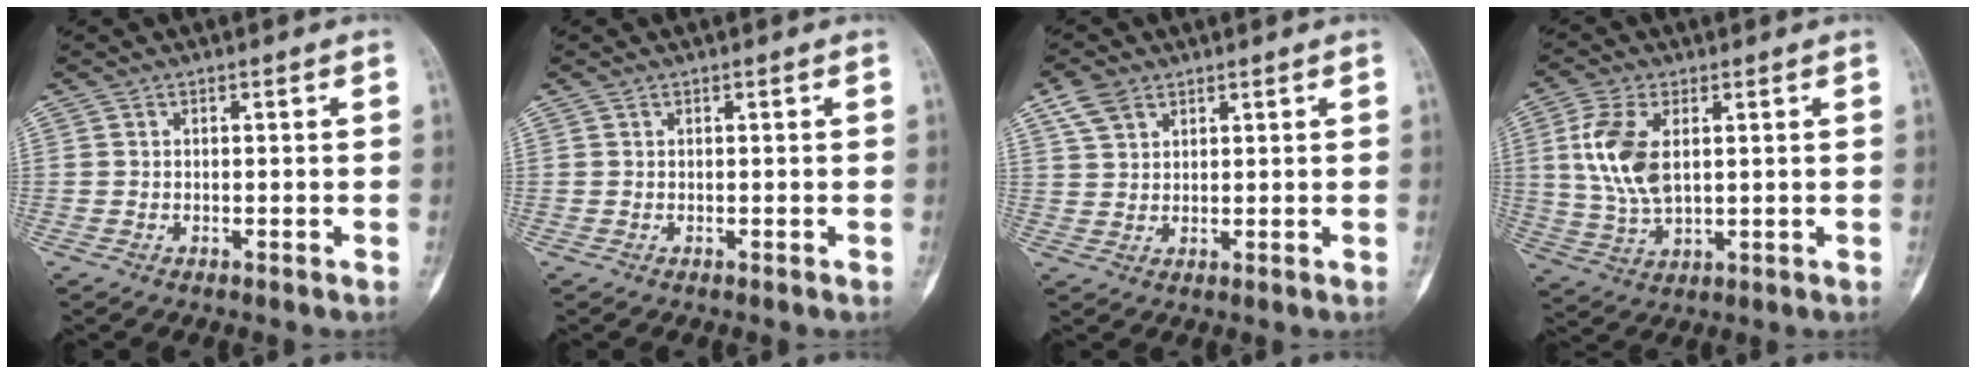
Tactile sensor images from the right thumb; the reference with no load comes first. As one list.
[{"total": 0.0}, {"total": 4.9, "force": [3.0, 3.0, 2.4], "torque": [-0.039, -0.004, 0.063]}, {"total": 10.8, "force": [2.4, 5.8, 8.8], "torque": [-0.188, -0.007, 0.051]}]